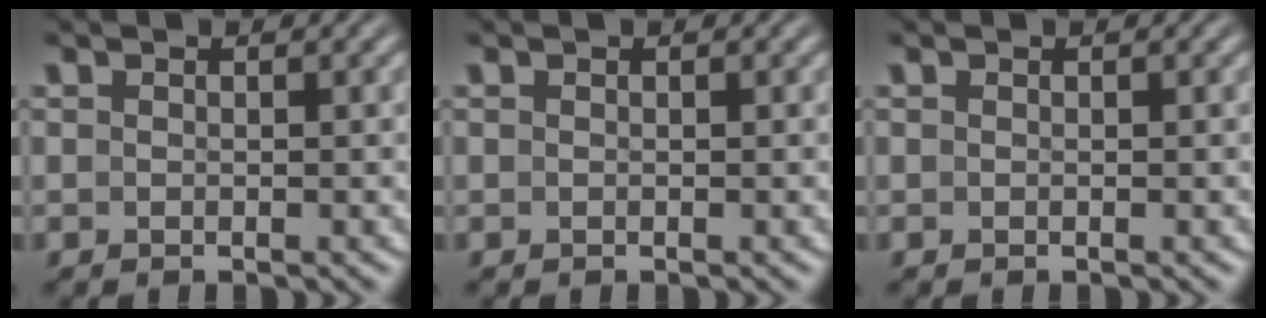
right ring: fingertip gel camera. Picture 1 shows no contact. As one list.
[{"total": 0.0}, {"total": 0.0}]